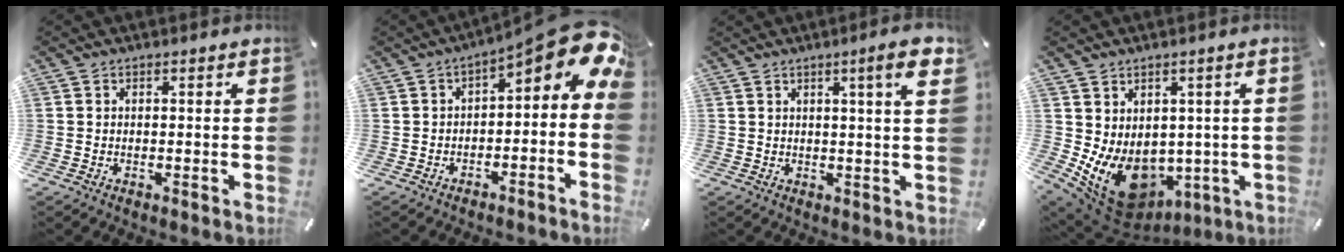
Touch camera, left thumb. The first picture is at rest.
{"total": 10.3, "force": [3.5, 4.5, 8.5], "torque": [-0.095, -0.038, 0.052]}
{"total": 7.8, "force": [3.2, 0.5, 7.1], "torque": [-0.106, -0.010, 0.045]}
{"total": 11.6, "force": [-2.3, 9.6, 6.0], "torque": [-0.116, -0.010, -0.032]}